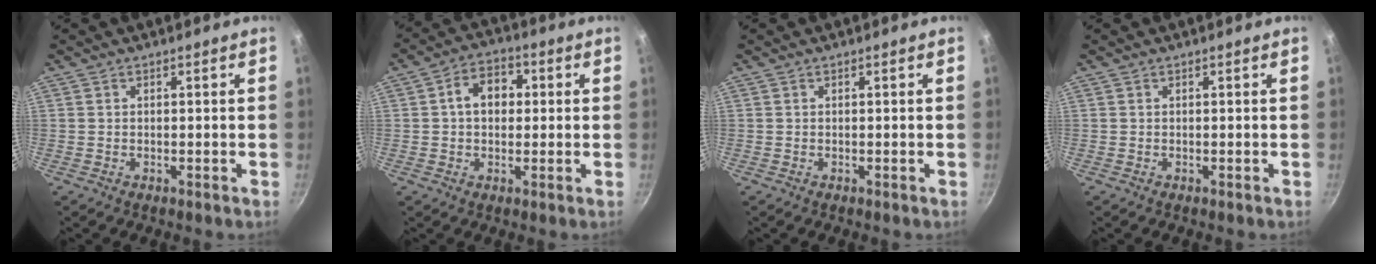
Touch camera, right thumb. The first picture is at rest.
{"total": 7.4, "force": [0.9, 5.5, 4.9], "torque": [-0.045, 0.015, 0.004]}
{"total": 0.0}
{"total": 0.0}